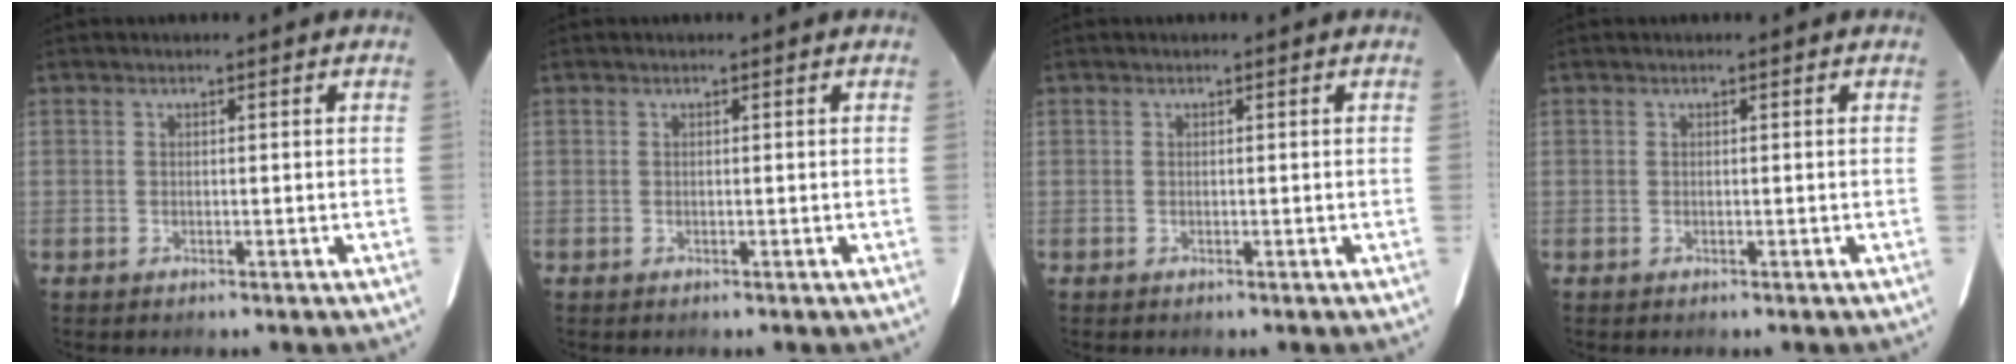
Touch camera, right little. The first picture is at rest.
{"total": 0.0}
{"total": 0.0}
{"total": 0.0}